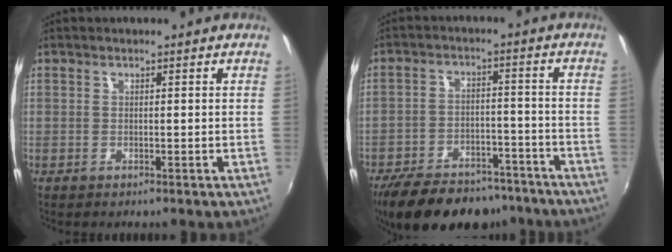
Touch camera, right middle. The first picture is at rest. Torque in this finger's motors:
{"motor_torque": [1.14, -1.00, 0.31, 0.09]}